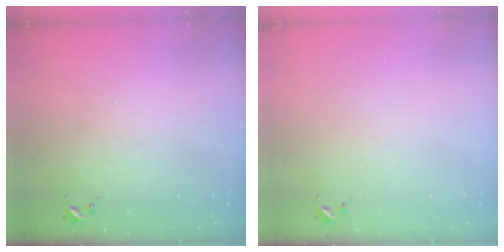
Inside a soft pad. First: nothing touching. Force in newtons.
{"total": 0.0}